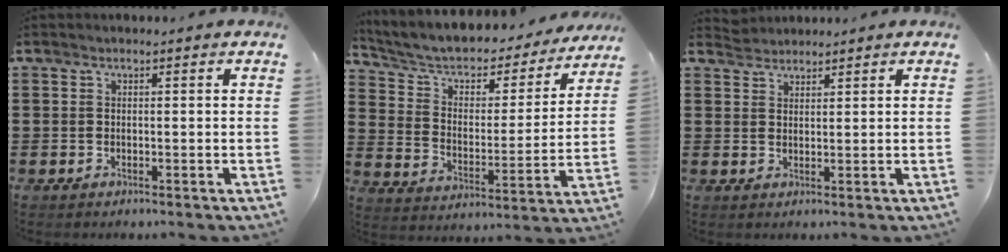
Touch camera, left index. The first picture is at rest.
{"total": 4.6, "force": [3.4, 2.7, 1.7], "torque": [-0.057, -0.027, 0.049]}
{"total": 2.0, "force": [1.9, 0.4, -0.3], "torque": [-0.001, 0.004, 0.039]}